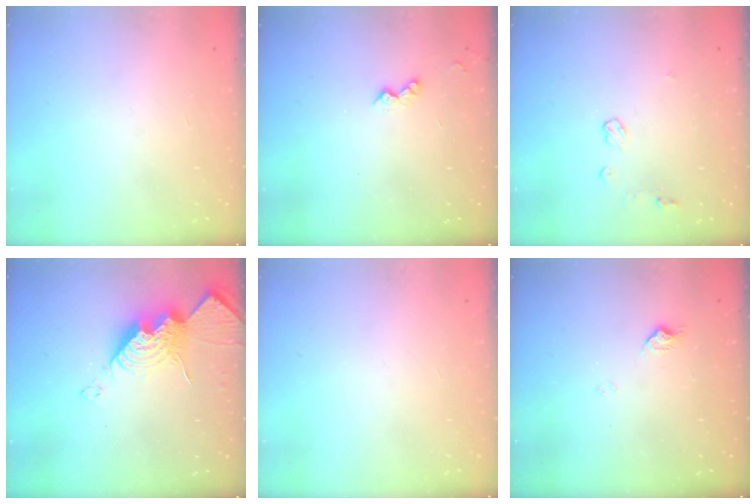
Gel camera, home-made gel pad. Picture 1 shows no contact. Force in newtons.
{"total": 4.0, "press": 4.0, "slide": 0.6}
{"total": 5.2, "press": 5.2, "slide": 0.4}
{"total": 14.5, "press": 14.4, "slide": 1.2}
{"total": 0.0}
{"total": 5.7, "press": 5.7, "slide": 0.7}